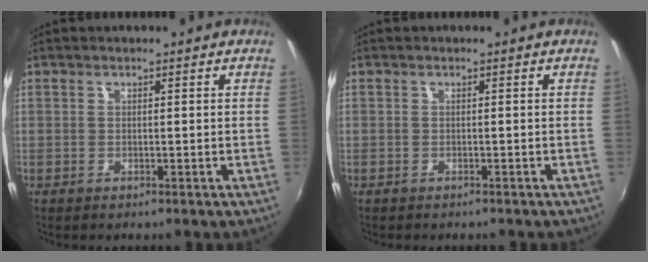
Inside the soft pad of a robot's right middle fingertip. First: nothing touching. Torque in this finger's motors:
{"motor_torque": [0.94, -1.20, 0.12, 0.06]}